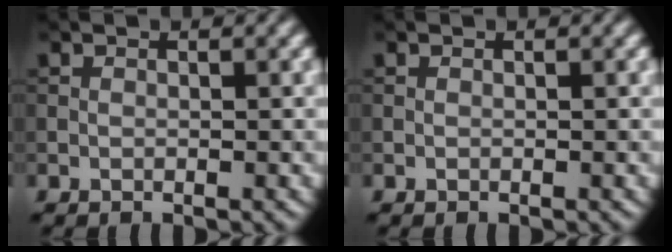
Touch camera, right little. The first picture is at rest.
{"total": 0.0}